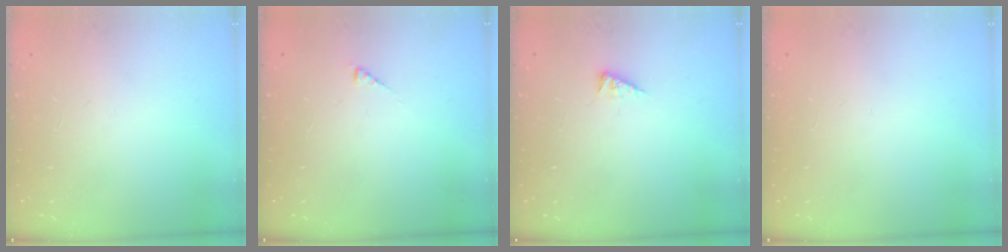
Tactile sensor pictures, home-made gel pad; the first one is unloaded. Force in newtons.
{"total": 2.2, "press": 2.2, "slide": 0.4}
{"total": 2.2, "press": 2.2, "slide": 0.3}
{"total": 0.0}